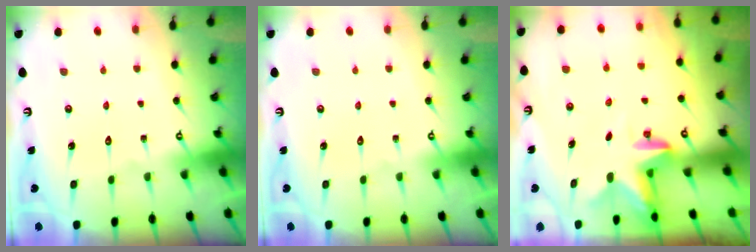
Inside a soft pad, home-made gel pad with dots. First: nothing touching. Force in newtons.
{"total": 0.0}
{"total": 2.5, "press": 2.5, "slide": 0.5}